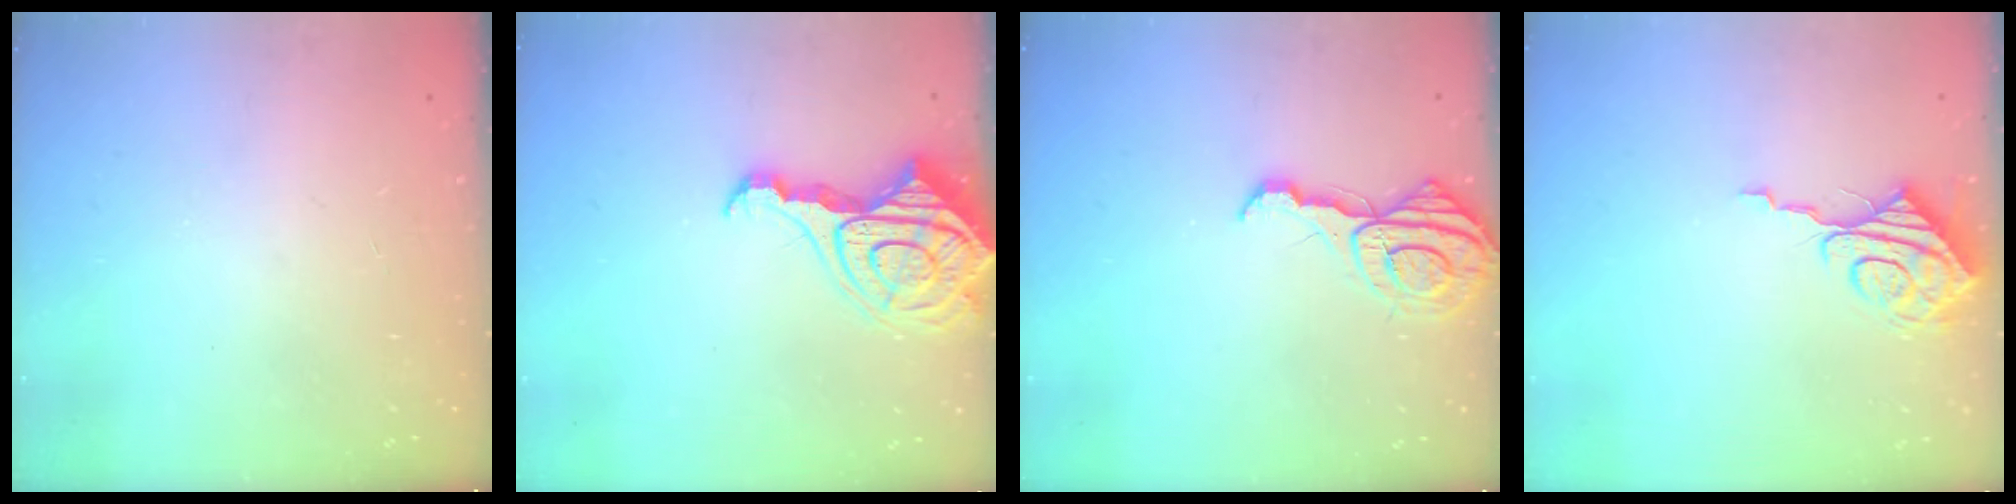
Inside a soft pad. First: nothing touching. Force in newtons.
{"total": 14.1, "press": 14.0, "slide": 1.4}
{"total": 11.1, "press": 11.1, "slide": 1.1}
{"total": 11.6, "press": 11.5, "slide": 1.1}